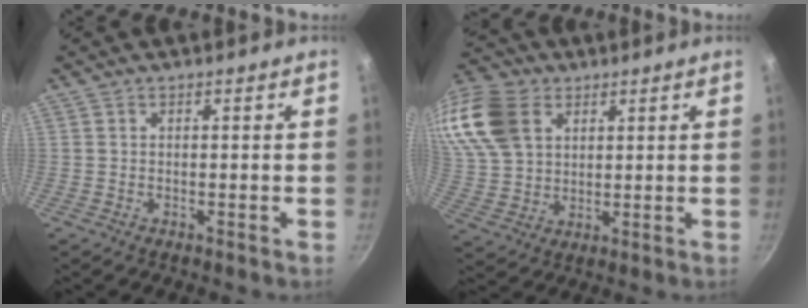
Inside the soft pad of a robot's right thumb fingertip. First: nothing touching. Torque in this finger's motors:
{"motor_torque": [-0.05, 0.40, 0.67, 0.22, 0.43]}